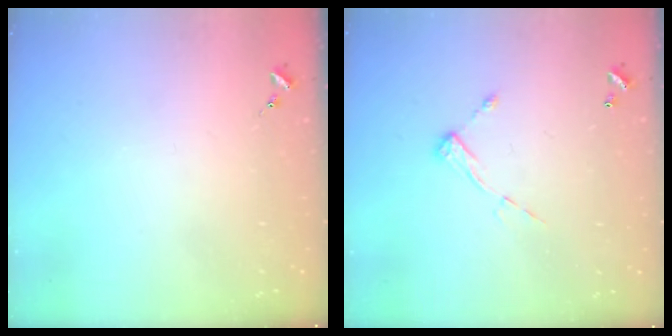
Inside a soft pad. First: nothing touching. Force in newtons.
{"total": 6.5, "press": 6.4, "slide": 0.6}